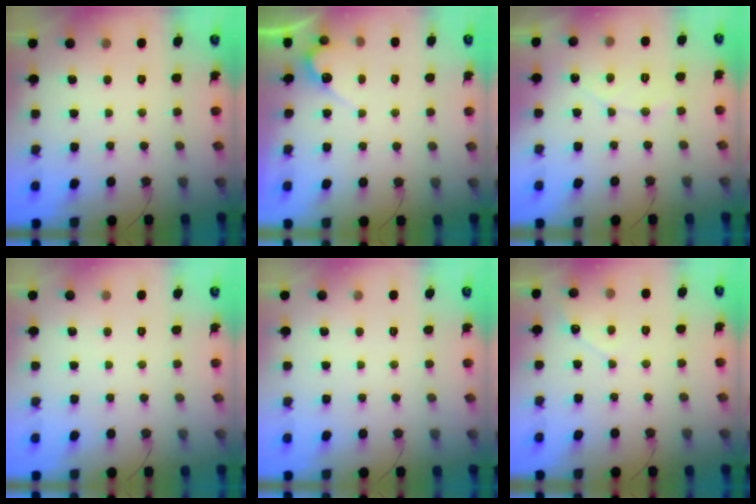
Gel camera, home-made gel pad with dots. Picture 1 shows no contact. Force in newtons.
{"total": 3.9, "press": 3.9, "slide": 0.2}
{"total": 4.8, "press": 4.8, "slide": 0.3}
{"total": 0.0}
{"total": 0.0}
{"total": 3.1, "press": 3.1, "slide": 0.3}